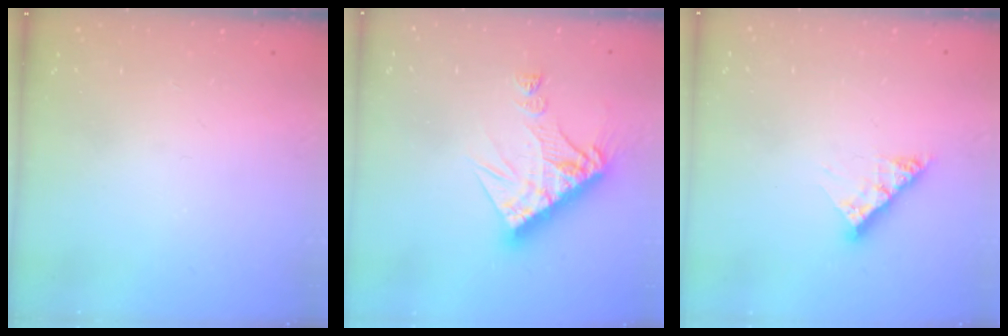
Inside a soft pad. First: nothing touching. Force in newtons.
{"total": 13.9, "press": 13.9, "slide": 1.4}
{"total": 7.6, "press": 7.6, "slide": 0.7}